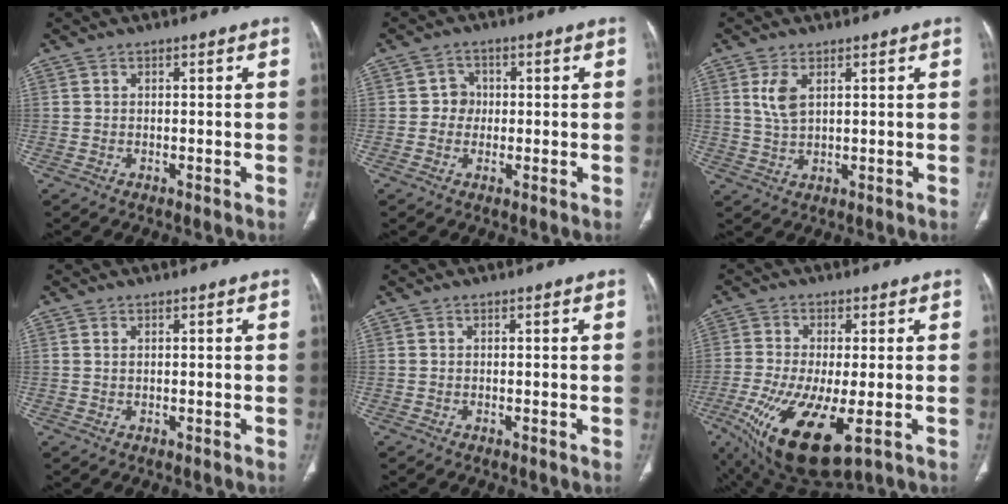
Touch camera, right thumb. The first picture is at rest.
{"total": 3.1, "force": [0.0, 2.9, 1.0], "torque": [0.008, 0.009, -0.005]}
{"total": 4.3, "force": [1.8, 2.0, 3.4], "torque": [-0.073, -0.006, 0.043]}
{"total": 0.7, "force": [0.4, 0.3, 0.5], "torque": [-0.012, 0.003, 0.010]}
{"total": 0.0}
{"total": 17.4, "force": [-6.2, 6.1, 15.1], "torque": [-0.317, -0.031, -0.092]}